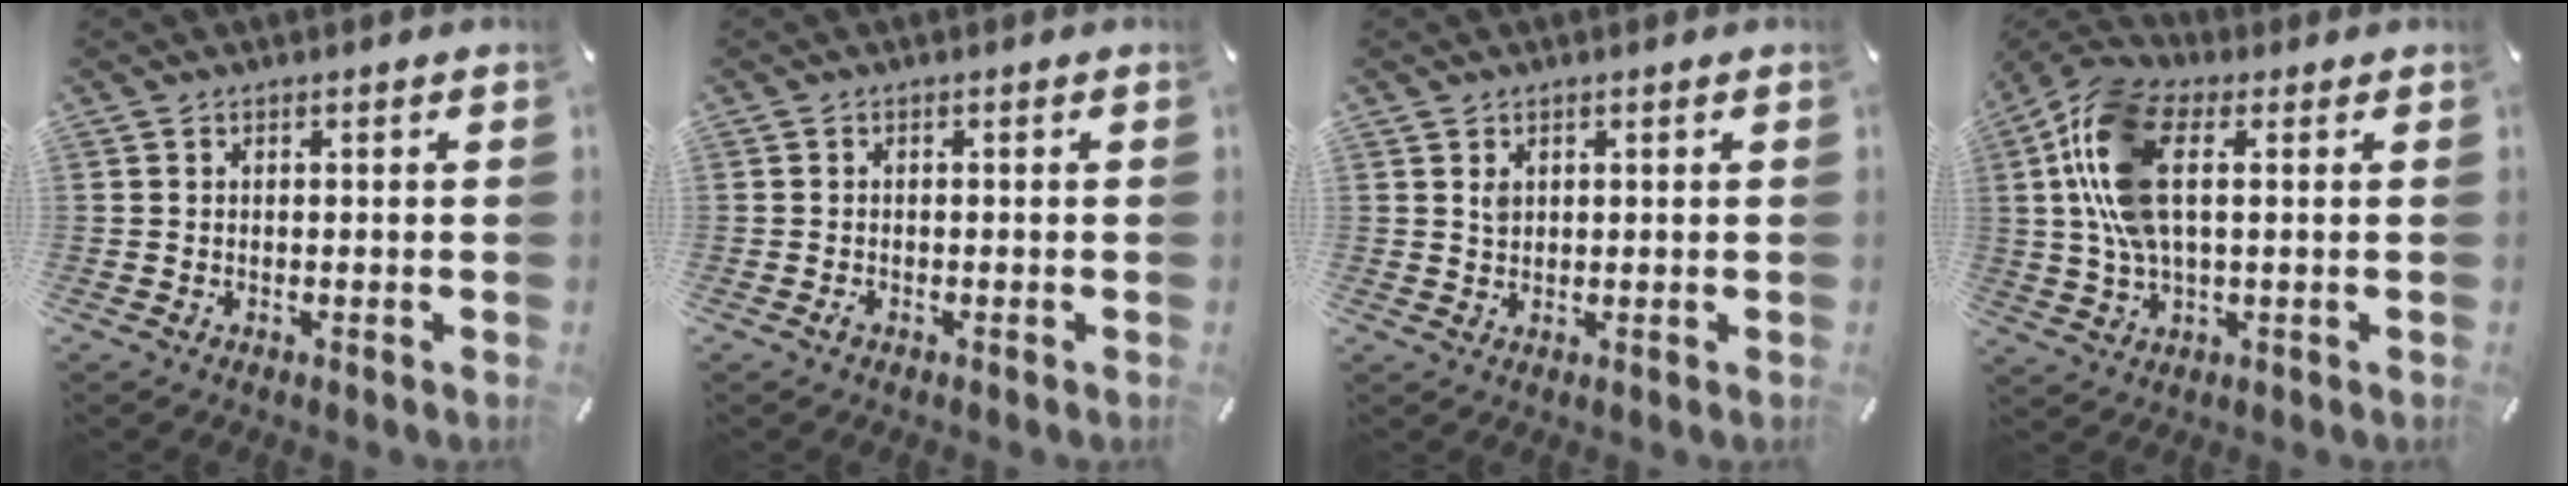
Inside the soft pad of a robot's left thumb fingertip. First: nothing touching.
{"total": 0.8, "force": [-0.6, 0.3, 0.5], "torque": [-0.010, -0.001, -0.010]}
{"total": 1.5, "force": [0.8, 1.2, 0.5], "torque": [-0.004, -0.002, 0.013]}
{"total": 15.9, "force": [3.1, 8.1, 13.4], "torque": [-0.290, -0.002, 0.058]}